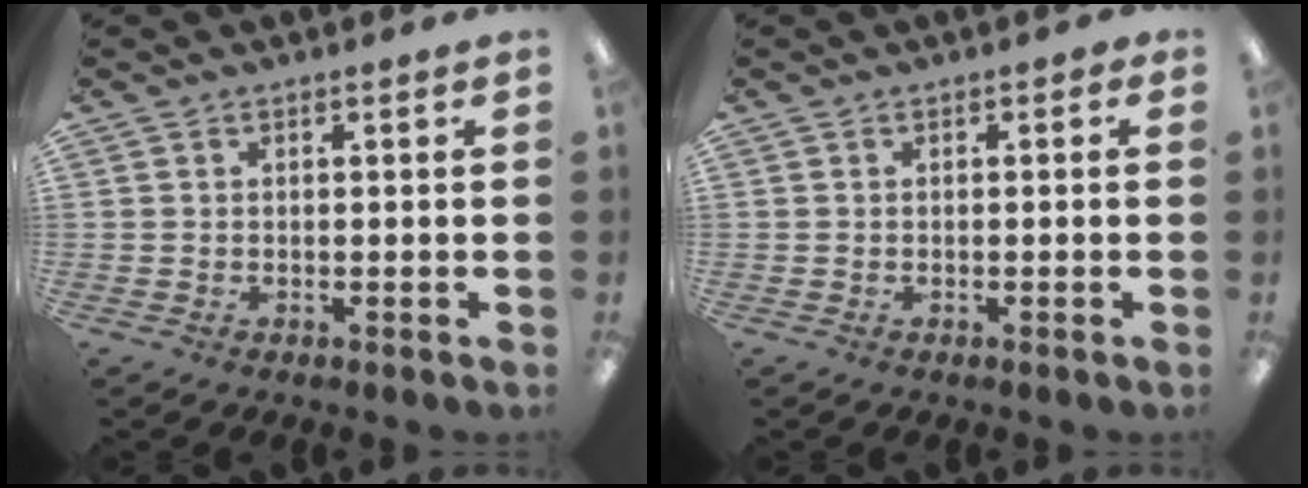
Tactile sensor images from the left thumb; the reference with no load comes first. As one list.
[{"total": 0.6, "force": [-0.3, 0.4, 0.2], "torque": [-0.004, 0.002, -0.007]}]